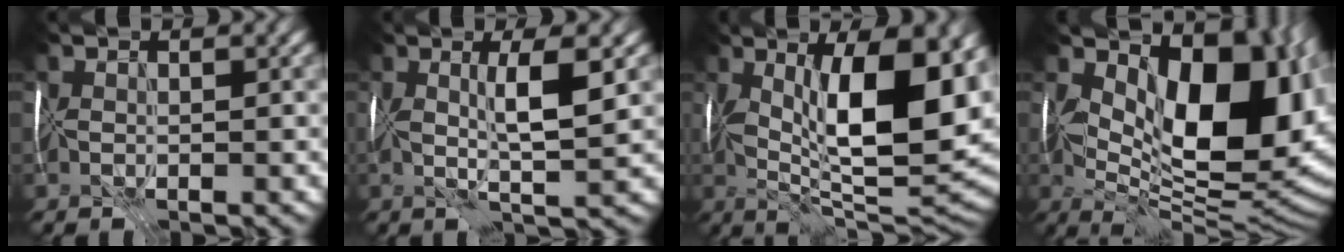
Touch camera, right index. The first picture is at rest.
{"total": 4.7, "force": [0.9, 0.7, 4.6], "torque": [-0.078, 0.003, 0.014]}
{"total": 15.3, "force": [2.3, 5.4, 14.1], "torque": [-0.208, 0.001, 0.031]}
{"total": 16.9, "force": [3.4, 9.0, 13.9], "torque": [-0.160, -0.001, 0.064]}